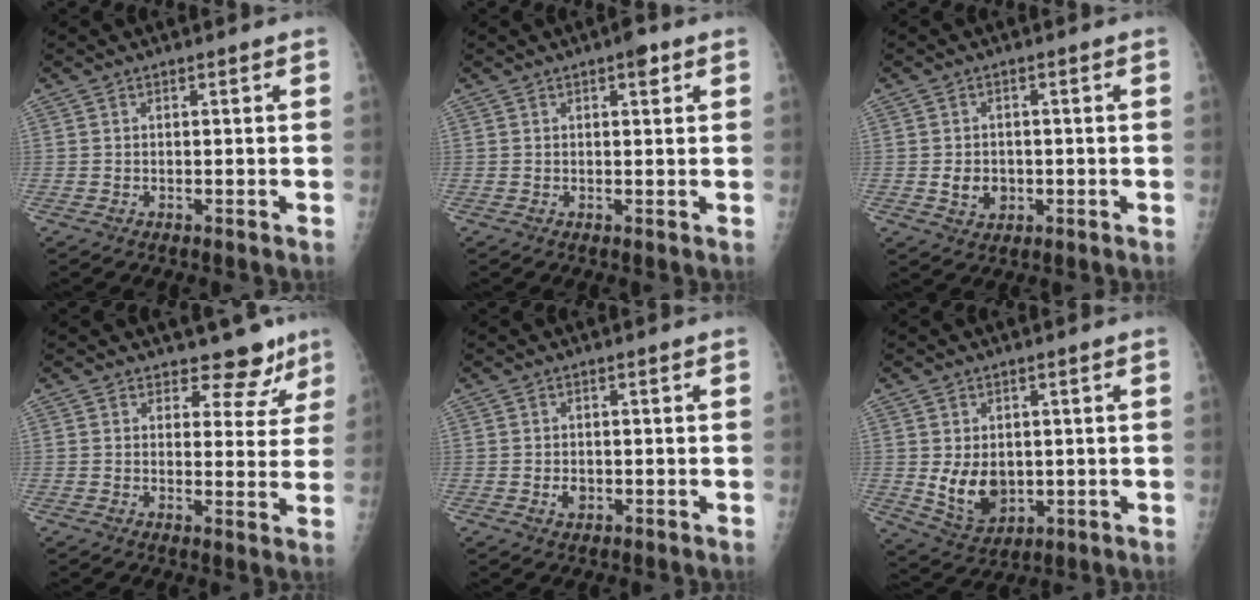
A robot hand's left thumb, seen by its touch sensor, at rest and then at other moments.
{"total": 2.6, "force": [1.4, 0.9, 1.9], "torque": [-0.019, -0.003, 0.017]}
{"total": 4.1, "force": [-0.5, 3.4, 2.2], "torque": [-0.022, 0.001, 0.000]}
{"total": 7.1, "force": [6.1, 3.5, 1.4], "torque": [0.017, -0.042, 0.067]}
{"total": 1.9, "force": [-0.3, 1.5, 1.2], "torque": [-0.014, 0.000, -0.001]}
{"total": 8.2, "force": [0.2, 6.1, 5.5], "torque": [-0.070, -0.019, 0.025]}